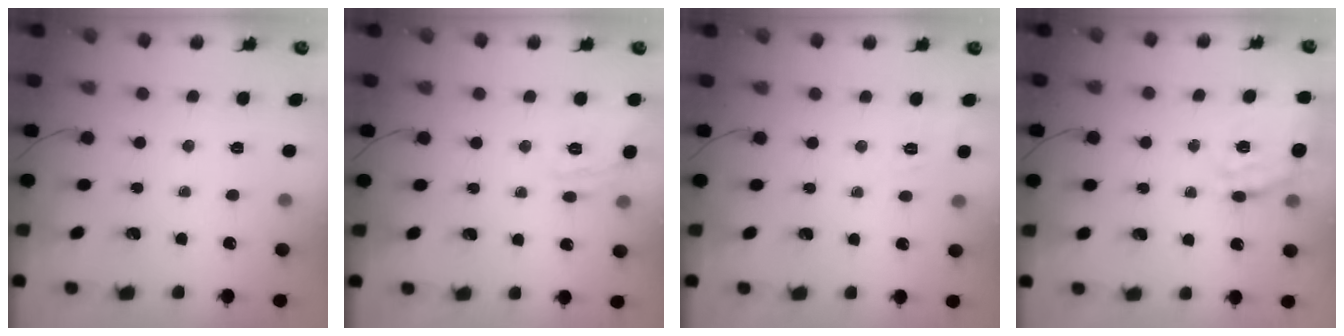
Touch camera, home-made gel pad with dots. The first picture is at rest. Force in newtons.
{"total": 7.0, "press": 6.9, "slide": 1.0}
{"total": 2.5, "press": 1.4, "slide": 2.0}
{"total": 19.0, "press": 18.8, "slide": 3.2}